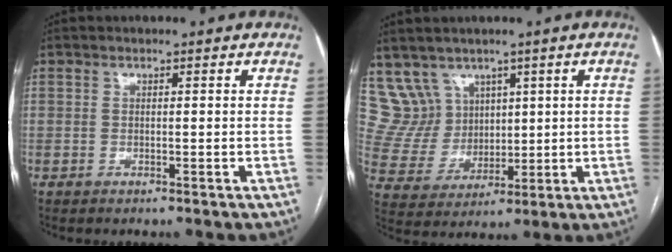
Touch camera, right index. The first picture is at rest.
{"total": 8.0, "force": [5.2, 6.1, 0.2], "torque": [-0.019, 0.036, 0.122]}